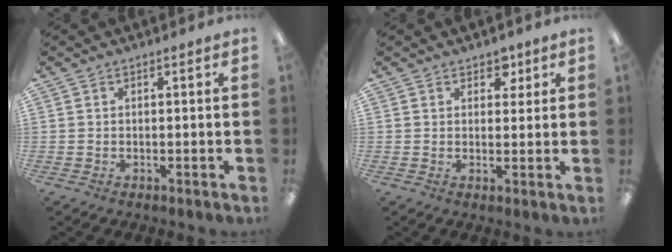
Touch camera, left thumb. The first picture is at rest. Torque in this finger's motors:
{"motor_torque": [-0.35, -0.28, -0.34, -0.06, -0.02]}